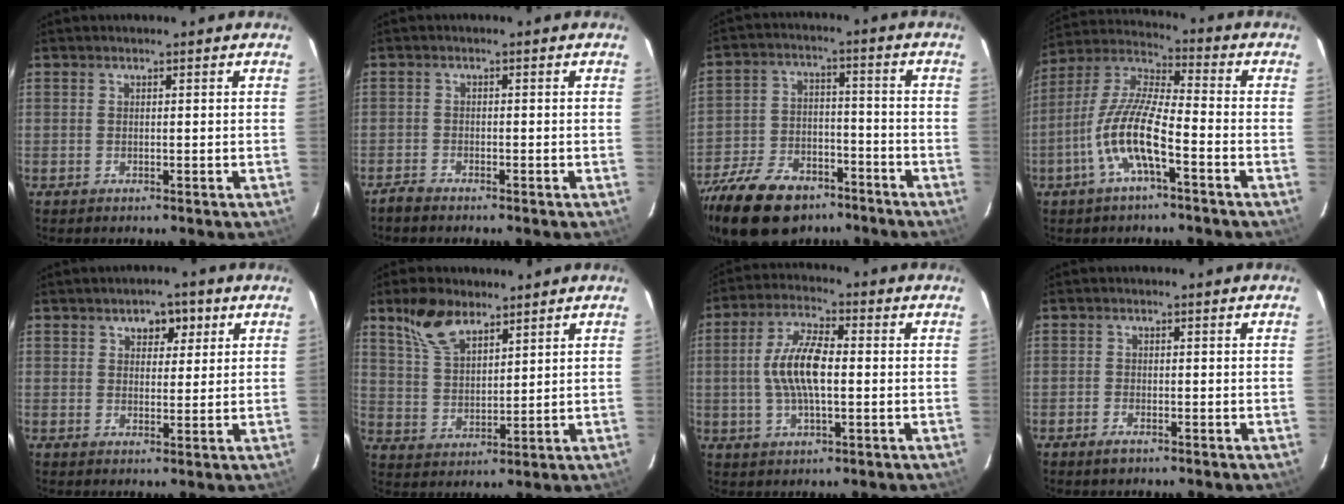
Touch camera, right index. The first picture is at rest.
{"total": 2.2, "force": [-2.0, 0.5, 0.5], "torque": [-0.021, -0.002, -0.042]}
{"total": 21.0, "force": [-14.7, 11.2, 9.8], "torque": [-0.230, 0.000, -0.232]}
{"total": 11.9, "force": [-5.1, 2.5, 10.5], "torque": [-0.222, 0.000, -0.102]}
{"total": 4.5, "force": [2.2, 3.0, 2.5], "torque": [-0.029, 0.010, 0.032]}
{"total": 9.1, "force": [6.3, 4.3, 4.9], "torque": [-0.096, 0.018, 0.128]}
{"total": 9.7, "force": [-0.4, 3.5, 9.1], "torque": [-0.181, 0.009, -0.007]}
{"total": 2.0, "force": [-1.5, 0.9, 1.0], "torque": [-0.024, -0.001, -0.028]}